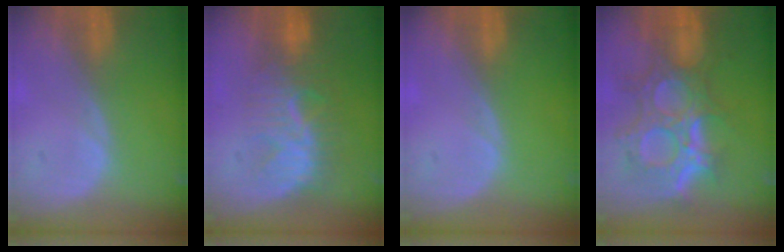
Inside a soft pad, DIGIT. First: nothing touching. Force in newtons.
{"total": 8.3, "press": 7.9, "slide": 2.3}
{"total": 0.0}
{"total": 11.9, "press": 10.6, "slide": 5.2}